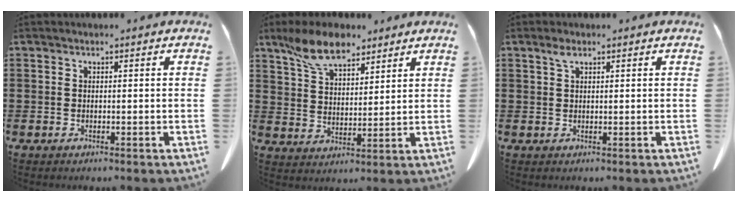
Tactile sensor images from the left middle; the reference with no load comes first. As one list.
[{"total": 9.0, "force": [6.9, 3.5, 4.6], "torque": [-0.112, -0.007, 0.131]}, {"total": 1.6, "force": [0.8, 0.5, 1.2], "torque": [-0.028, 0.001, 0.016]}]